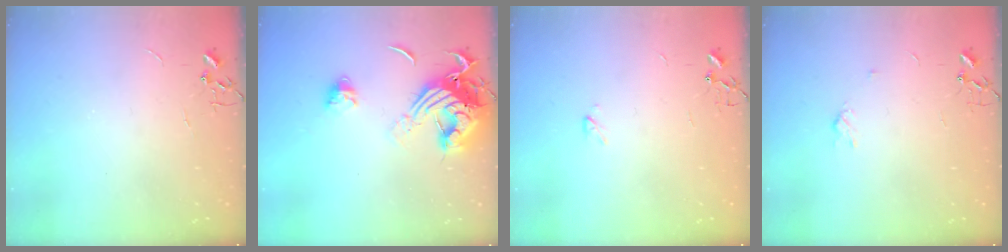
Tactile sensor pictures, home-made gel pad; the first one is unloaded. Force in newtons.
{"total": 17.0, "press": 16.9, "slide": 1.7}
{"total": 2.2, "press": 2.2, "slide": 0.4}
{"total": 2.9, "press": 2.9, "slide": 0.5}